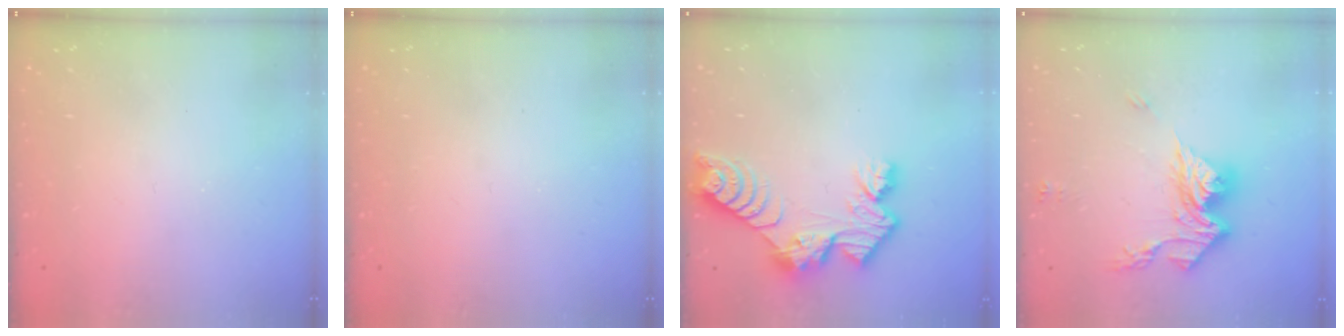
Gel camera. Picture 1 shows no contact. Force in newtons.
{"total": 0.0}
{"total": 10.3, "press": 10.3, "slide": 1.0}
{"total": 14.7, "press": 14.6, "slide": 1.5}